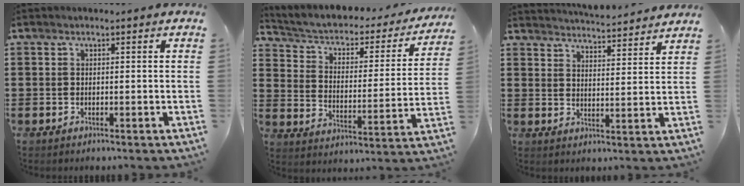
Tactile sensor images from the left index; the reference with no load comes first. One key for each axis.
{"total": 3.0, "fx": 1.8, "fy": 1.8, "fz": 1.6, "tx": -0.045, "ty": -0.020, "tz": 0.019}
{"total": 4.3, "fx": 4.3, "fy": -0.4, "fz": 0.1, "tx": -0.020, "ty": -0.030, "tz": 0.073}